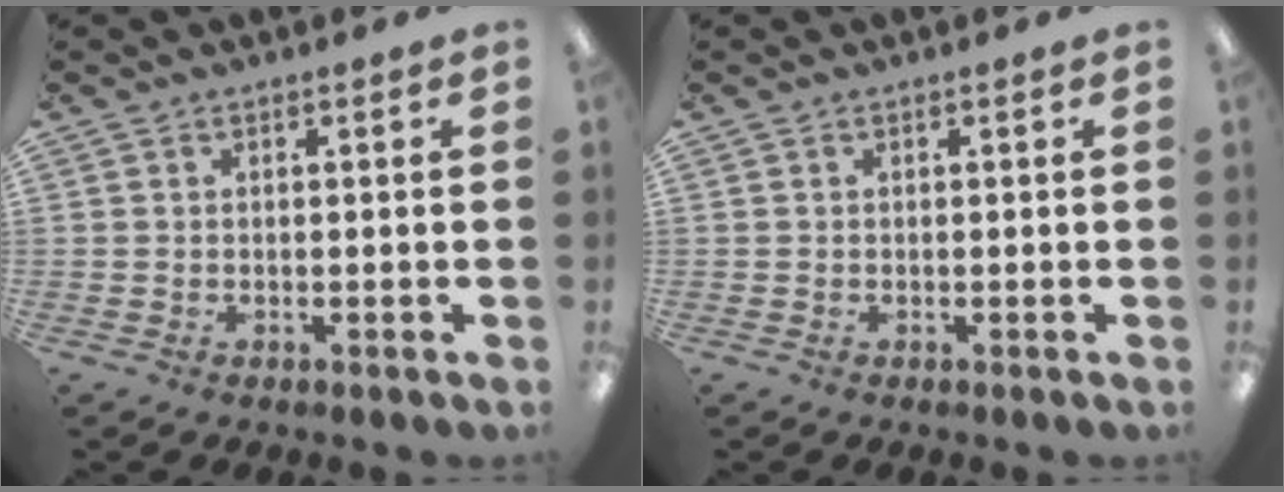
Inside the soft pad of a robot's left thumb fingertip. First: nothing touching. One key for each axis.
{"total": 0.0}